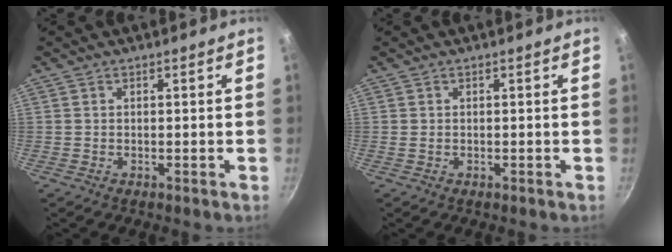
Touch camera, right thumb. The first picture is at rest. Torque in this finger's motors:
{"motor_torque": [0.65, -0.11, -0.08, -0.32, 0.09]}